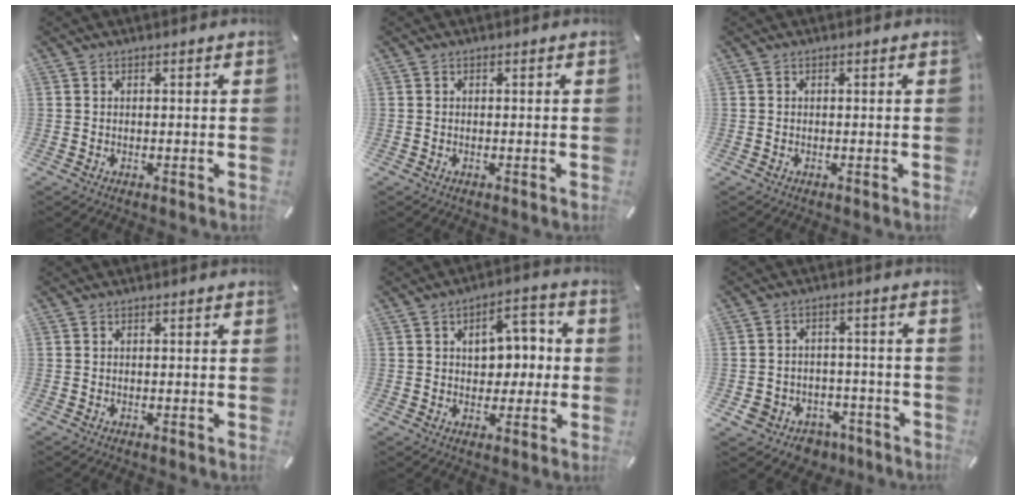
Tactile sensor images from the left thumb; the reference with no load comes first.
{"total": 0.0}
{"total": 0.0}
{"total": 0.0}
{"total": 9.2, "force": [1.0, 6.8, 6.1], "torque": [-0.070, 0.000, 0.009]}
{"total": 6.4, "force": [-3.7, 5.1, 1.3], "torque": [-0.031, 0.026, -0.066]}